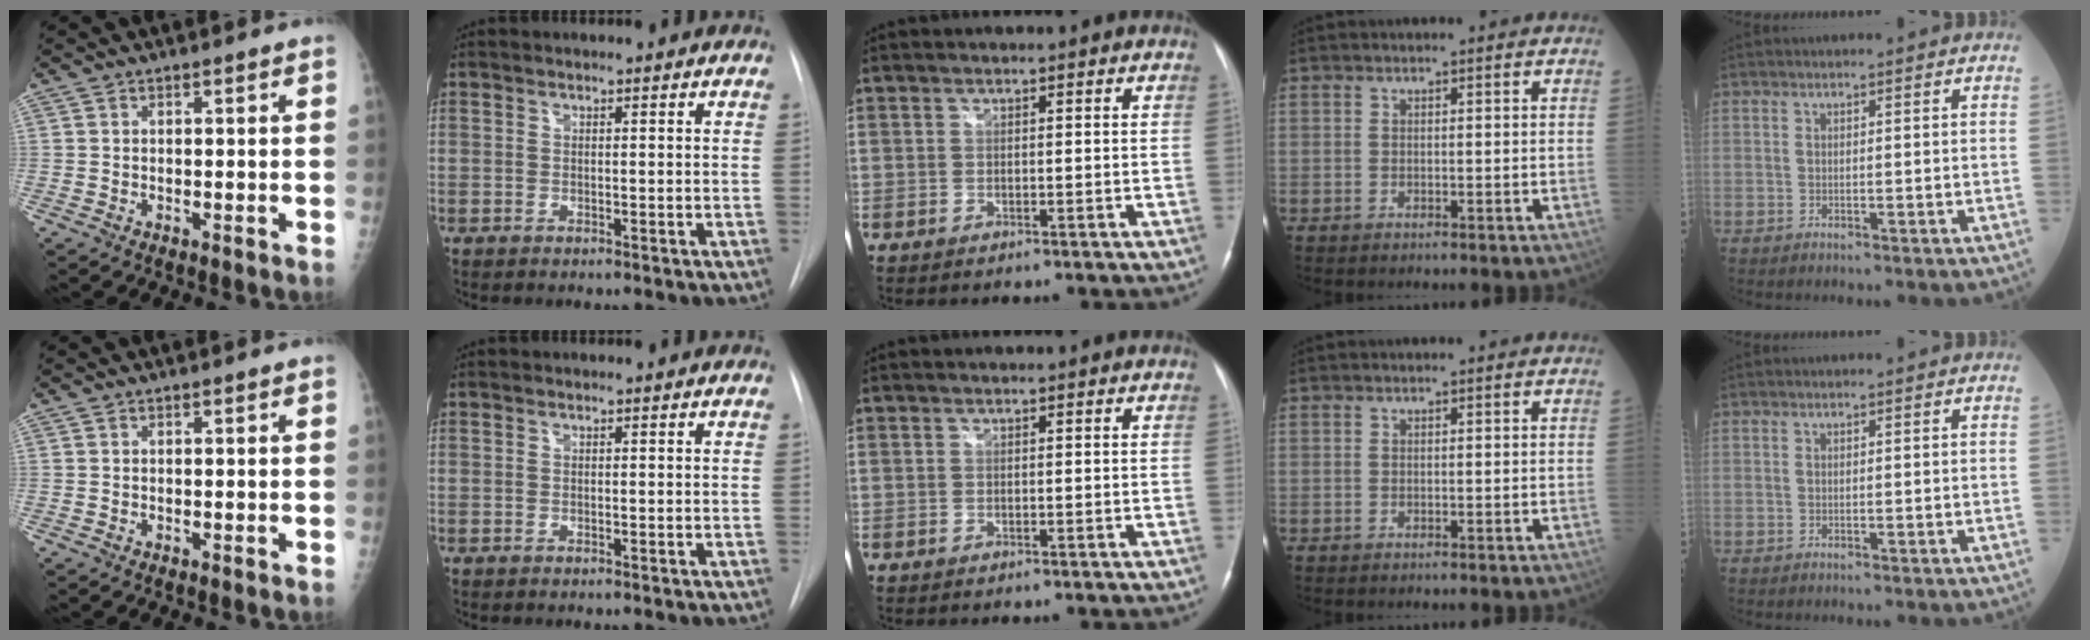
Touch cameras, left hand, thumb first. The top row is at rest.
{}